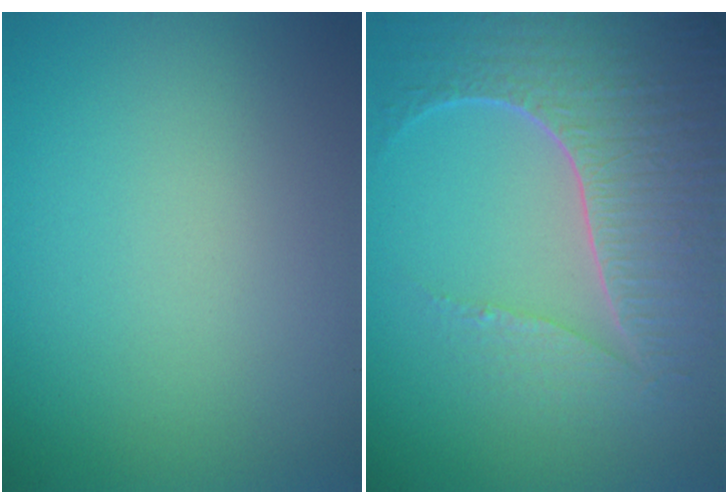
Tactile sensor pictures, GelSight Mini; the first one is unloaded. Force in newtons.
{"total": 7.7, "press": 5.6, "slide": 5.3}